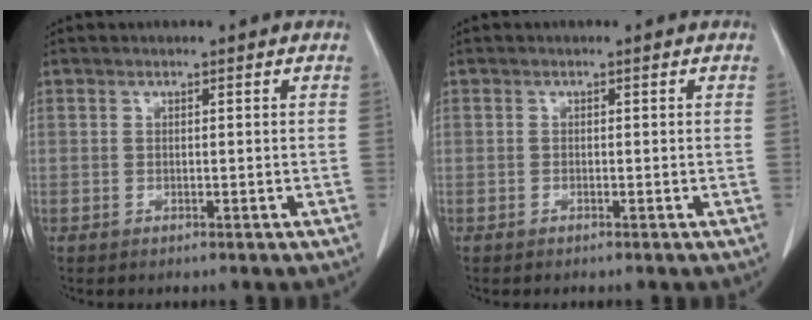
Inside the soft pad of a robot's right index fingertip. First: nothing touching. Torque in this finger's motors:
{"motor_torque": [-0.01, 0.03, -0.01, 0.01]}